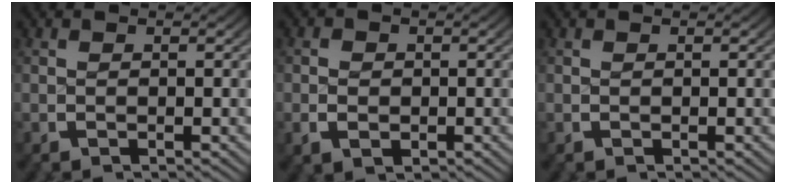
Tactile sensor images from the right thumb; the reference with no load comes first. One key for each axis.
{"total": 2.3, "fx": -0.6, "fy": 1.9, "fz": 1.1, "tx": -0.023, "ty": -0.012, "tz": -0.006}
{"total": 0.0}